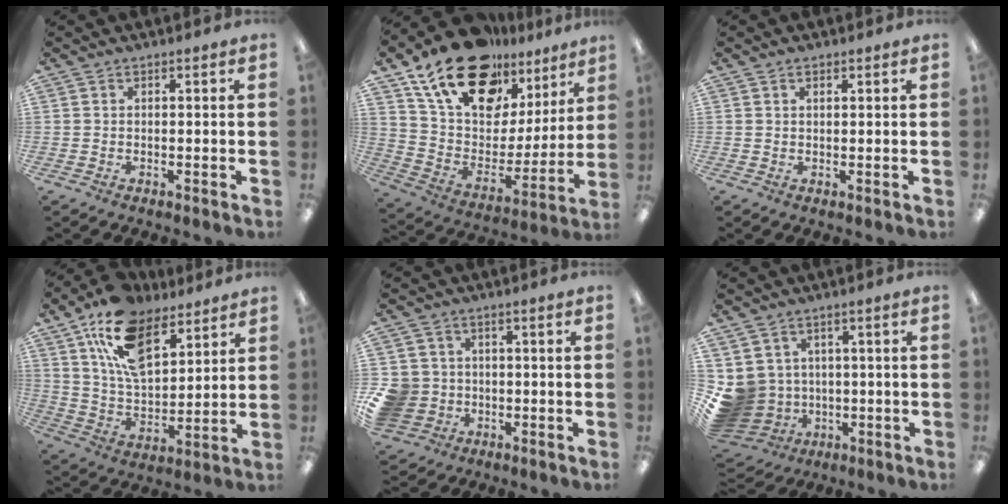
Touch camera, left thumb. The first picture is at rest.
{"total": 21.5, "force": [15.6, 10.9, 9.9], "torque": [-0.179, -0.093, 0.281]}
{"total": 1.3, "force": [0.7, 0.6, 0.9], "torque": [-0.012, -0.002, 0.011]}
{"total": 17.1, "force": [10.7, 8.8, 10.0], "torque": [-0.185, -0.035, 0.196]}
{"total": 8.0, "force": [-1.3, 7.5, 2.3], "torque": [-0.077, 0.015, -0.021]}
{"total": 8.2, "force": [-0.2, 8.0, 1.8], "torque": [-0.089, -0.010, 0.004]}